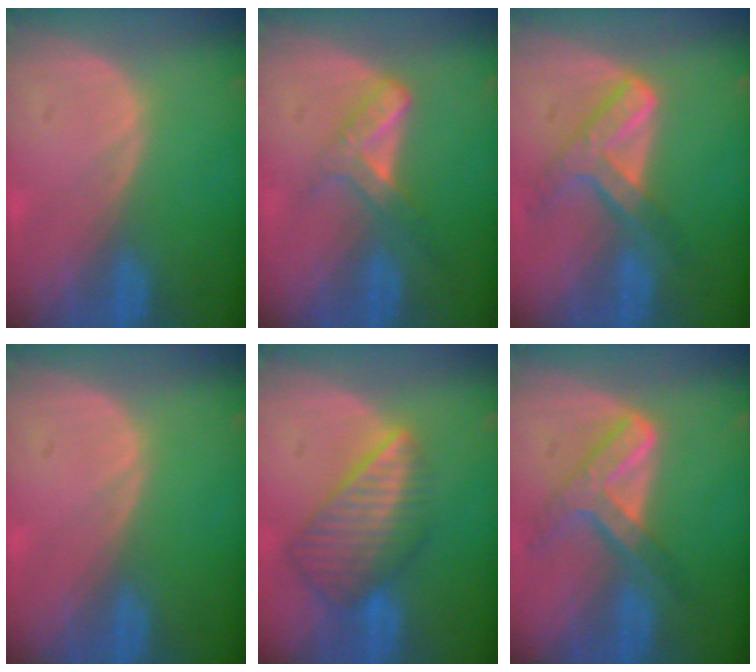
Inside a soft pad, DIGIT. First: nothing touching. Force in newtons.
{"total": 5.4, "press": 4.7, "slide": 2.7}
{"total": 7.2, "press": 6.2, "slide": 3.8}
{"total": 0.0}
{"total": 8.7, "press": 7.6, "slide": 4.2}
{"total": 7.3, "press": 6.2, "slide": 3.8}